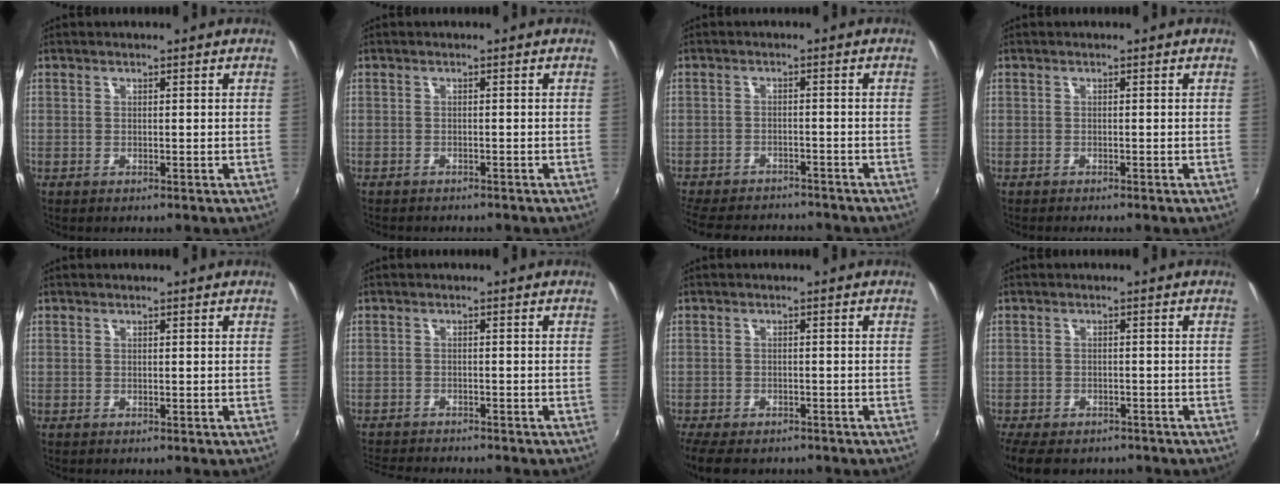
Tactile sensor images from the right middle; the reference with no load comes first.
{"total": 2.1, "force": [-2.0, 0.6, 0.5], "torque": [-0.017, -0.011, -0.029]}
{"total": 13.2, "force": [-11.6, 4.4, 4.7], "torque": [-0.120, -0.010, -0.174]}
{"total": 1.0, "force": [-0.9, 0.0, 0.4], "torque": [-0.006, -0.008, -0.015]}
{"total": 0.0}
{"total": 7.2, "force": [-6.8, 1.0, 2.2], "torque": [-0.063, -0.017, -0.111]}
{"total": 8.6, "force": [-6.8, 3.4, 4.1], "torque": [-0.098, -0.029, -0.112]}
{"total": 9.6, "force": [-7.4, 4.3, 4.5], "torque": [-0.105, -0.029, -0.117]}